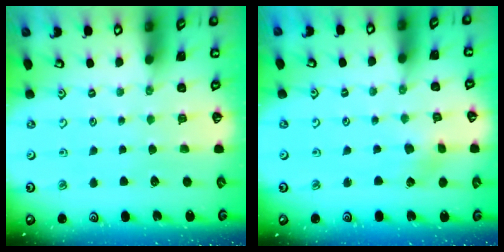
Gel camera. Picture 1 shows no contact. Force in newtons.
{"total": 2.3, "press": 2.3, "slide": 0.4}